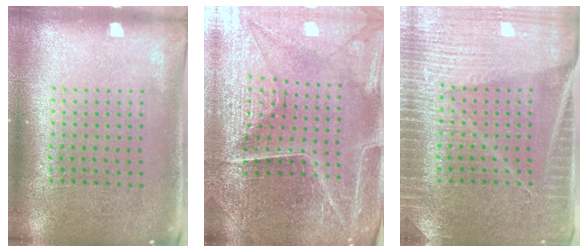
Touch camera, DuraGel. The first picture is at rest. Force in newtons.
{"total": 4.4, "press": 4.3, "slide": 0.8}
{"total": 4.0, "press": 3.7, "slide": 1.4}